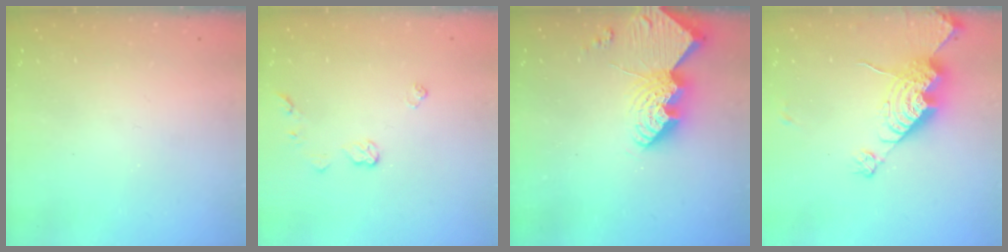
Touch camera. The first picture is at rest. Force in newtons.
{"total": 5.5, "press": 5.5, "slide": 0.5}
{"total": 13.9, "press": 13.9, "slide": 0.9}
{"total": 15.9, "press": 15.9, "slide": 1.3}